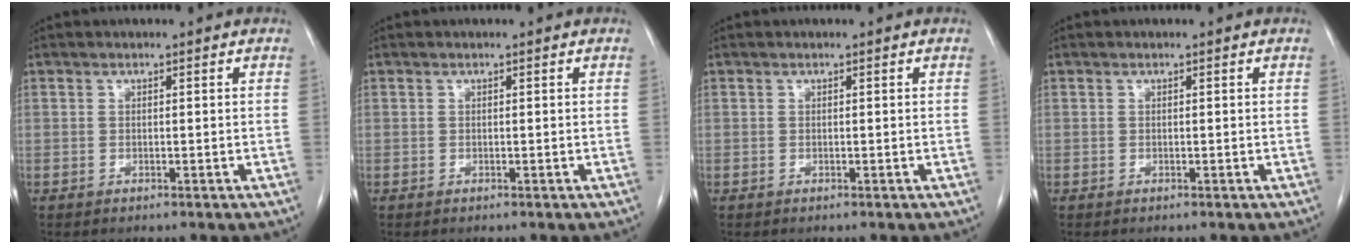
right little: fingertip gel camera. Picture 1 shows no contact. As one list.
[{"total": 0.0}, {"total": 0.0}, {"total": 0.0}]